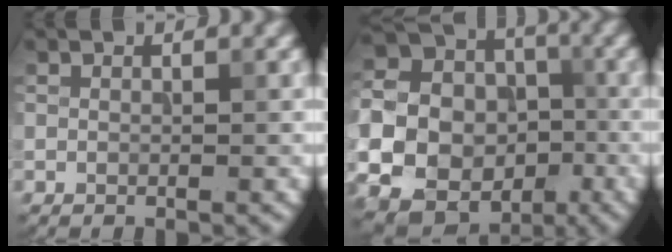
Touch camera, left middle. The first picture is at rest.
{"total": 16.2, "force": [-4.2, 14.5, 5.8], "torque": [-0.166, -0.023, -0.084]}